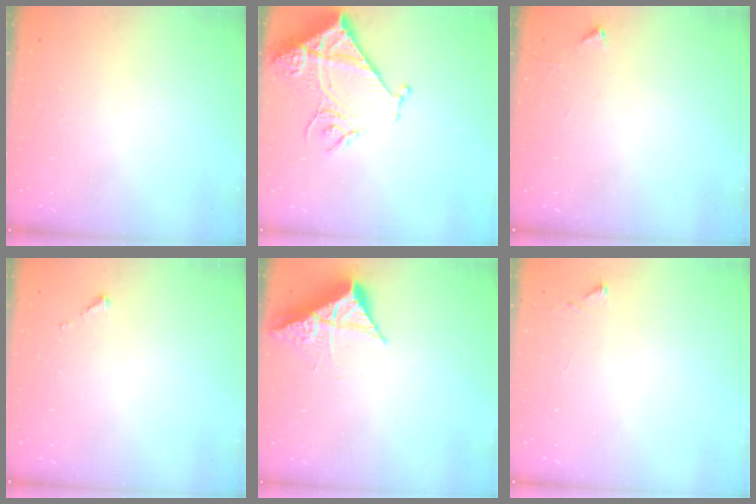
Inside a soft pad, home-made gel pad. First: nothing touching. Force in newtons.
{"total": 14.9, "press": 14.8, "slide": 1.6}
{"total": 2.1, "press": 2.1, "slide": 0.3}
{"total": 2.6, "press": 2.6, "slide": 0.3}
{"total": 8.9, "press": 8.9, "slide": 0.9}
{"total": 4.8, "press": 4.8, "slide": 0.6}